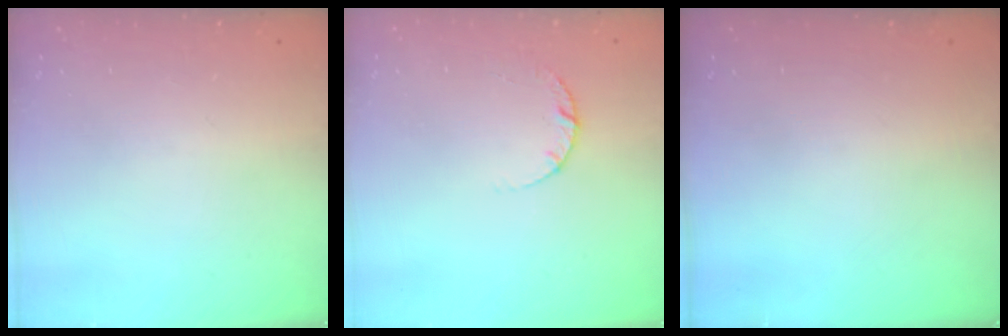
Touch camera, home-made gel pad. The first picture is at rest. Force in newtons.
{"total": 3.6, "press": 3.6, "slide": 0.5}
{"total": 0.0}